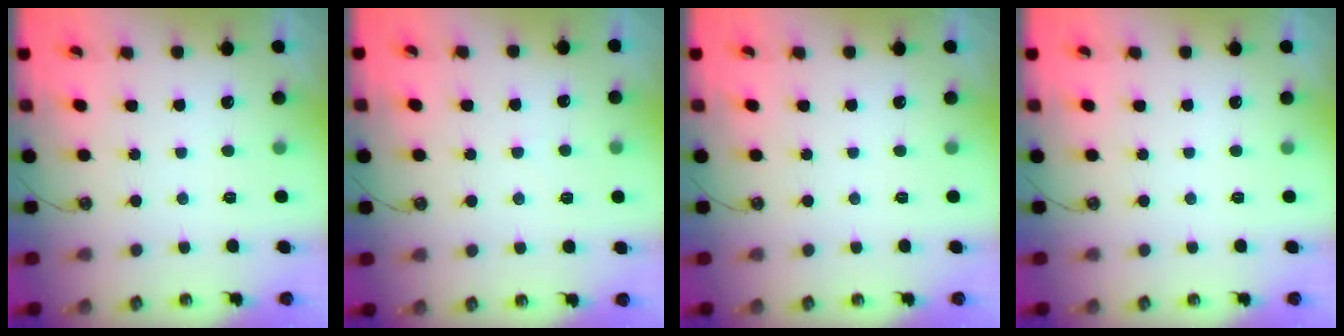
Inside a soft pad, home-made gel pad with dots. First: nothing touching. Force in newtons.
{"total": 5.3, "press": 5.3, "slide": 0.4}
{"total": 0.0}
{"total": 0.0}